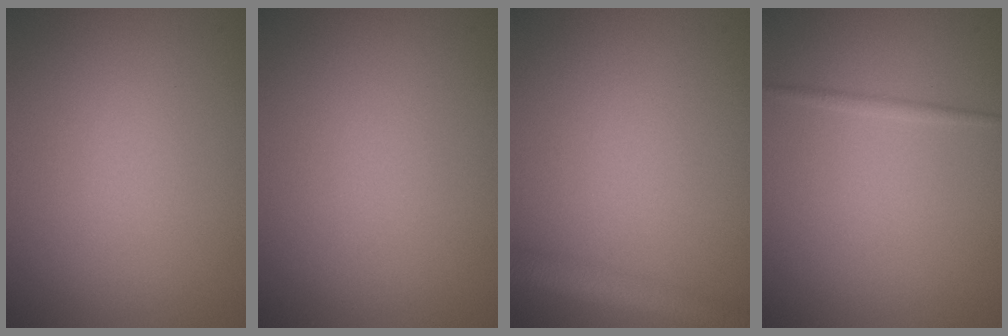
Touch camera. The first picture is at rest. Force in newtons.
{"total": 0.0}
{"total": 2.8, "press": 2.8, "slide": 0.2}
{"total": 0.8, "press": 0.8, "slide": 0.0}